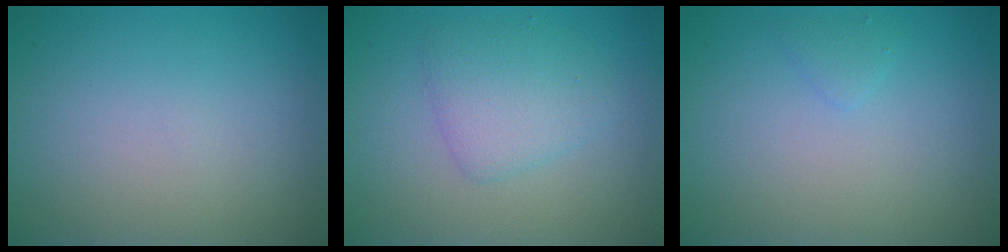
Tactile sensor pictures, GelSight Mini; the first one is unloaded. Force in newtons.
{"total": 2.9, "press": 2.9, "slide": 0.1}
{"total": 0.7, "press": 0.7, "slide": 0.0}